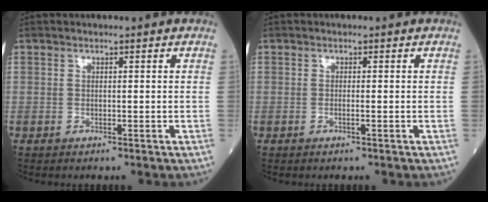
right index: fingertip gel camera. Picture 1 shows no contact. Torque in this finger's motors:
{"motor_torque": [-0.06, -0.07, -0.04, 0.00]}